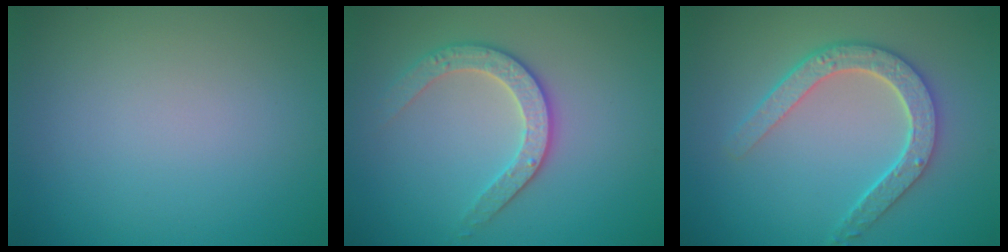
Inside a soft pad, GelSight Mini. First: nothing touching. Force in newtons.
{"total": 2.9, "press": 2.9, "slide": 0.7}
{"total": 4.6, "press": 3.7, "slide": 2.8}